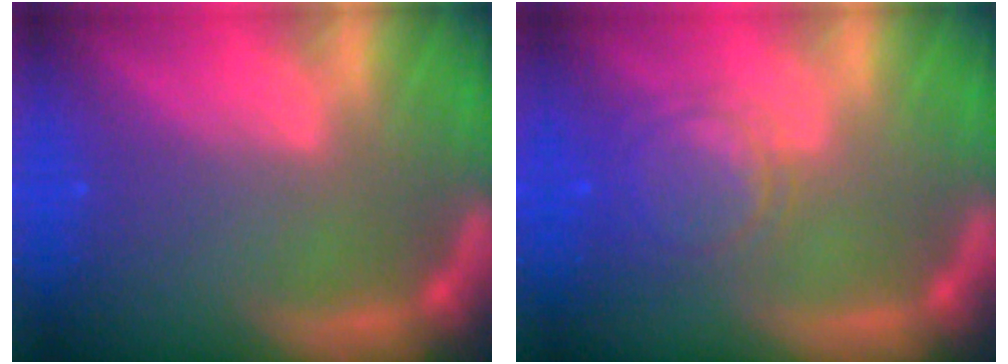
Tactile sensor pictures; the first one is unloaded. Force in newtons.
{"total": 5.1}